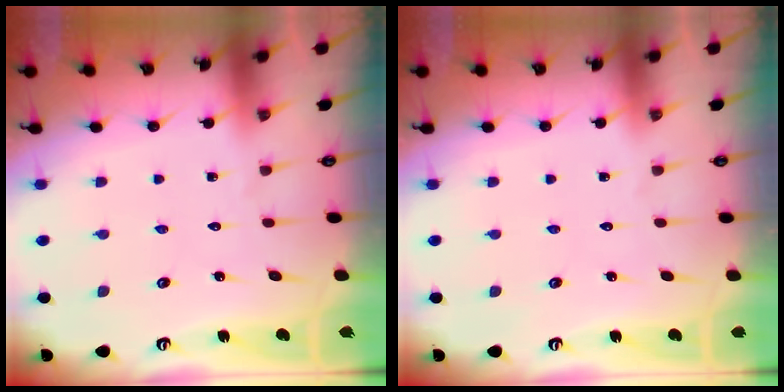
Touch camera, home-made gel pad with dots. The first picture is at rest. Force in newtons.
{"total": 0.0}